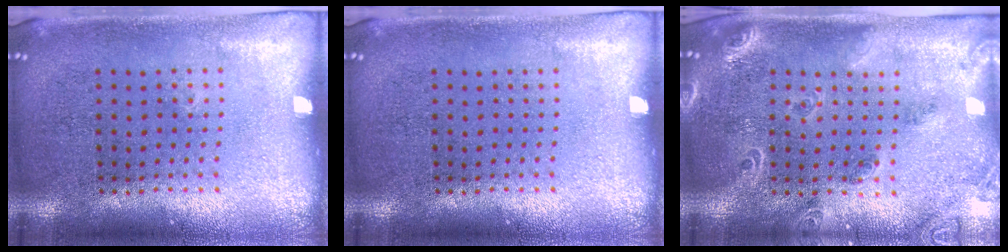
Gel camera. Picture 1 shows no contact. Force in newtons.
{"total": 0.0}
{"total": 1.8, "press": 1.7, "slide": 0.8}